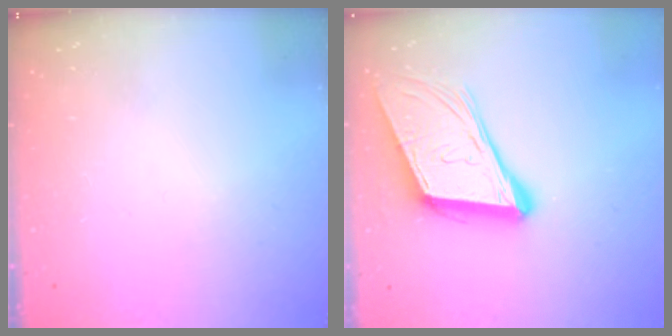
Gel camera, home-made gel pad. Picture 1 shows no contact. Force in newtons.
{"total": 14.7, "press": 14.2, "slide": 3.9}